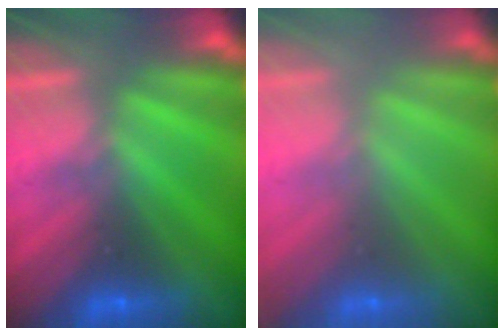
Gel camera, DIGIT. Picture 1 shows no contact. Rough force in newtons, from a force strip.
{"total": 2.4}